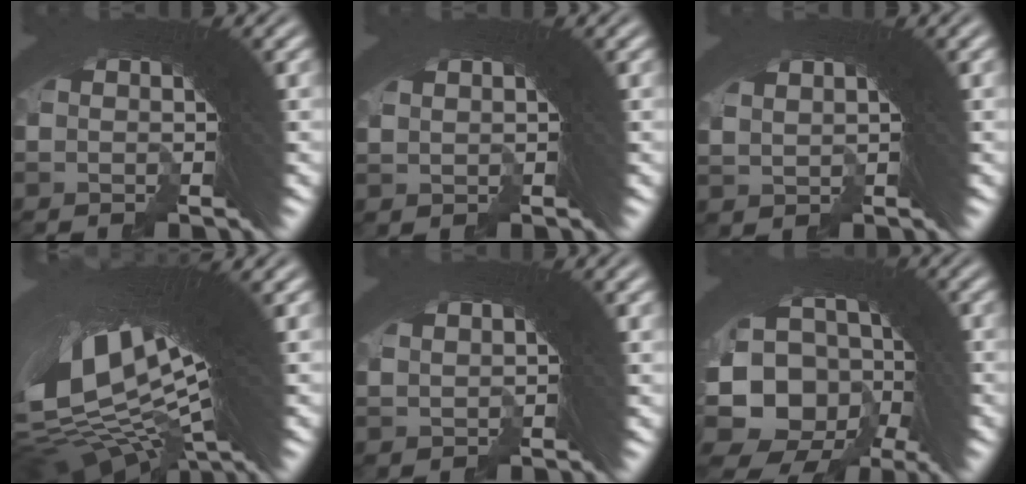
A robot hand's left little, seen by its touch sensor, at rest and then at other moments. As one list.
[{"total": 1.2, "force": [1.0, -0.7, 0.2], "torque": [0.016, 0.009, 0.022]}, {"total": 1.6, "force": [1.2, -0.5, 0.8], "torque": [0.007, 0.016, 0.029]}, {"total": 18.5, "force": [2.5, 9.6, 15.6], "torque": [-0.285, -0.025, 0.057]}, {"total": 1.8, "force": [1.4, -0.7, 0.9], "torque": [0.007, 0.016, 0.028]}, {"total": 12.6, "force": [-3.8, 9.4, 7.4], "torque": [-0.199, -0.078, -0.029]}]